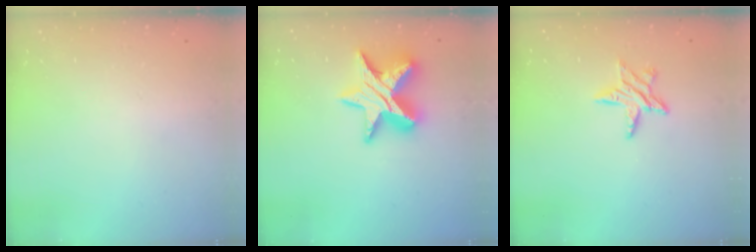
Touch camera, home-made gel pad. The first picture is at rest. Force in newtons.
{"total": 15.4, "press": 15.4, "slide": 1.0}
{"total": 7.9, "press": 7.9, "slide": 0.5}